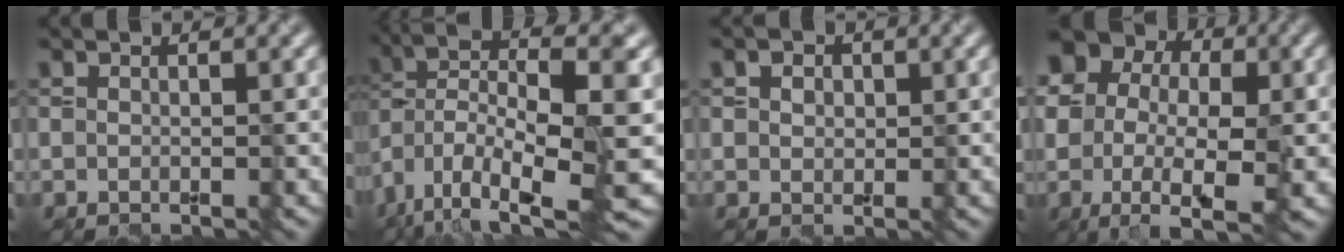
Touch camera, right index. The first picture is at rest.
{"total": 11.7, "force": [-3.1, 4.3, 10.4], "torque": [-0.200, 0.005, -0.047]}
{"total": 2.3, "force": [1.1, 1.7, 1.0], "torque": [-0.015, 0.006, 0.006]}
{"total": 14.9, "force": [0.8, 10.7, 10.3], "torque": [-0.139, 0.028, -0.002]}